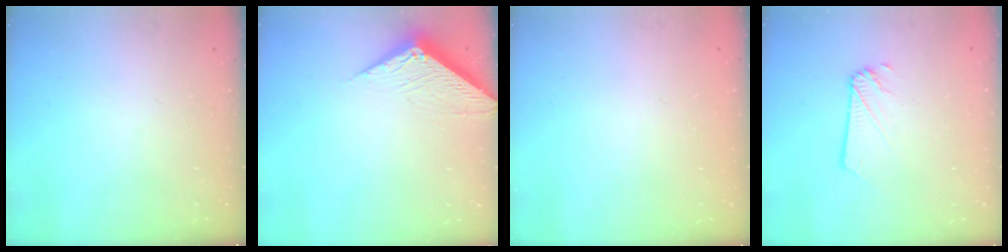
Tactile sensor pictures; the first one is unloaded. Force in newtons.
{"total": 6.0, "press": 6.0, "slide": 0.5}
{"total": 0.0}
{"total": 2.3, "press": 2.3, "slide": 0.1}